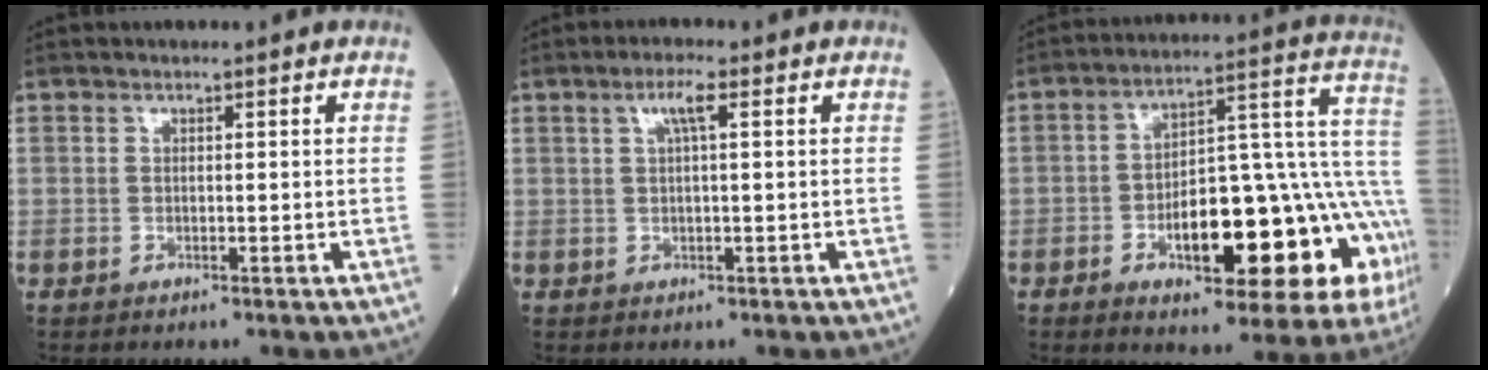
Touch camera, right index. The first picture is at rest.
{"total": 2.8, "force": [1.0, 0.2, 2.6], "torque": [-0.054, 0.007, 0.017]}
{"total": 23.1, "force": [-7.2, 6.8, 20.9], "torque": [-0.214, 0.031, -0.089]}